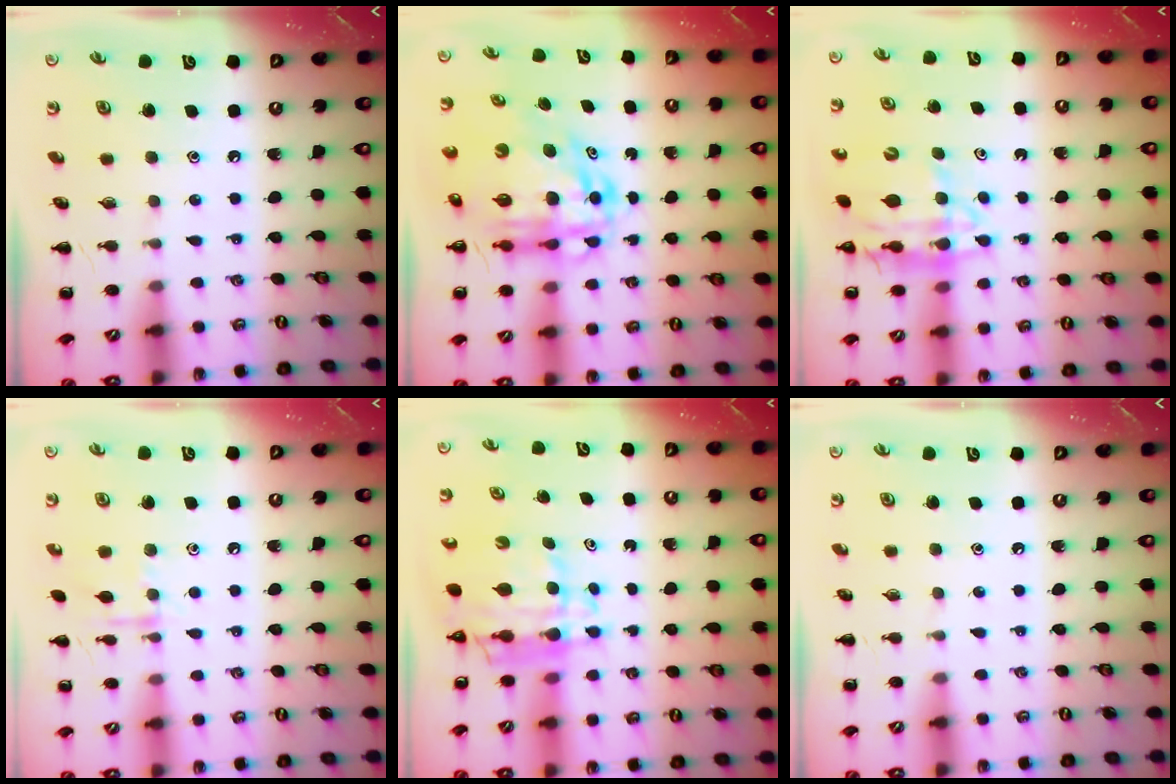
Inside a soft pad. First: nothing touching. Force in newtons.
{"total": 11.3, "press": 10.9, "slide": 3.0}
{"total": 12.7, "press": 12.2, "slide": 3.5}
{"total": 7.4, "press": 7.3, "slide": 0.8}
{"total": 8.5, "press": 7.9, "slide": 3.0}
{"total": 0.0}